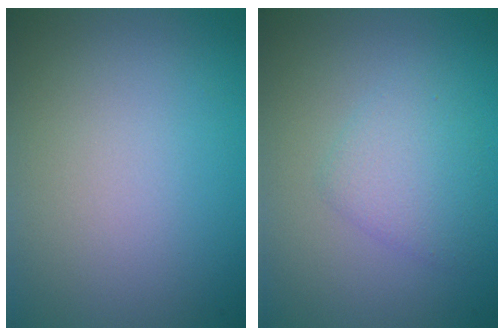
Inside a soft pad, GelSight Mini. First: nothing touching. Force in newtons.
{"total": 2.4, "press": 2.4, "slide": 0.1}